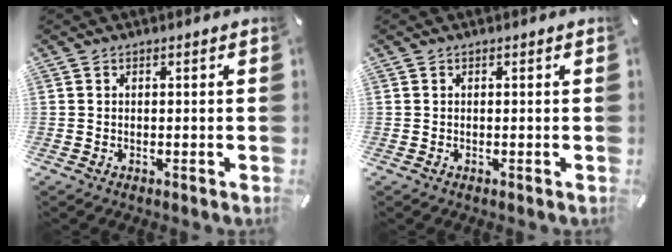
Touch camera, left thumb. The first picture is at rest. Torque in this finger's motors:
{"motor_torque": [-0.03, -0.03, 0.00, 0.00, 0.00]}